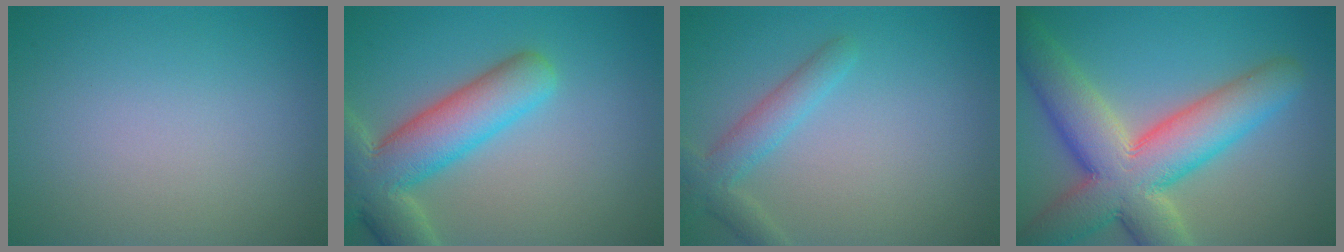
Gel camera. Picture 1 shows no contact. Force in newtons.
{"total": 8.2, "press": 8.2, "slide": 0.7}
{"total": 3.0, "press": 3.0, "slide": 0.2}
{"total": 11.1, "press": 11.0, "slide": 0.6}